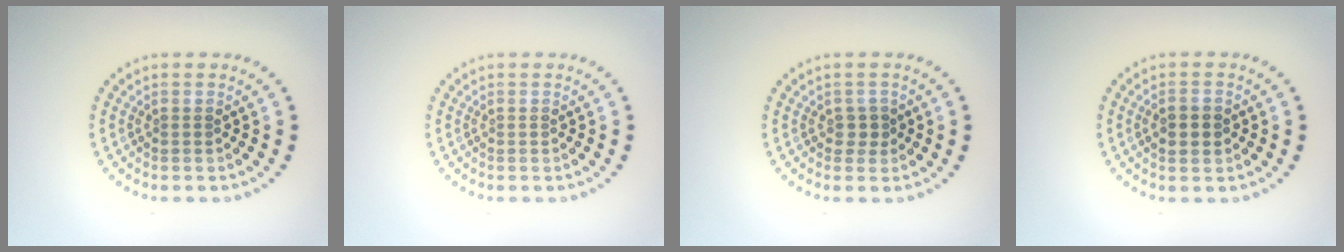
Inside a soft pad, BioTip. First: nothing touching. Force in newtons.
{"total": 0.0}
{"total": 1.2, "press": 1.1, "slide": 0.5}
{"total": 2.7, "press": 2.7, "slide": 0.1}